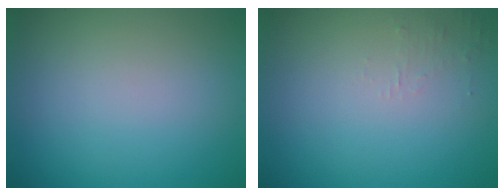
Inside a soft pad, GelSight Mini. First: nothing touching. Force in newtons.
{"total": 0.9, "press": 0.9, "slide": 0.1}